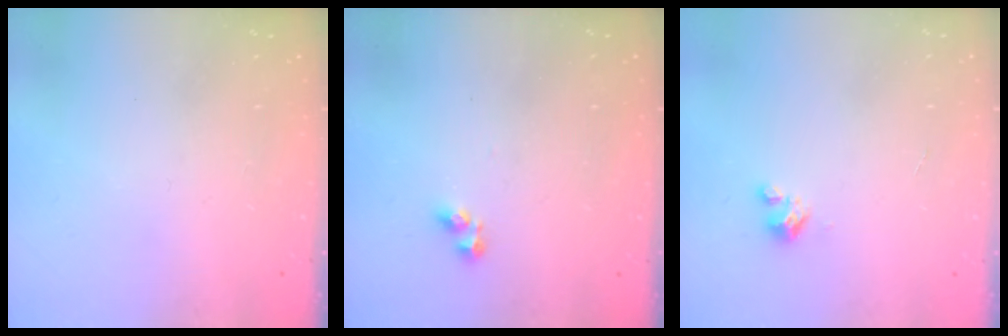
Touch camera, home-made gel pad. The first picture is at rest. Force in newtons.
{"total": 3.9, "press": 3.9, "slide": 0.2}
{"total": 2.9, "press": 2.9, "slide": 0.2}